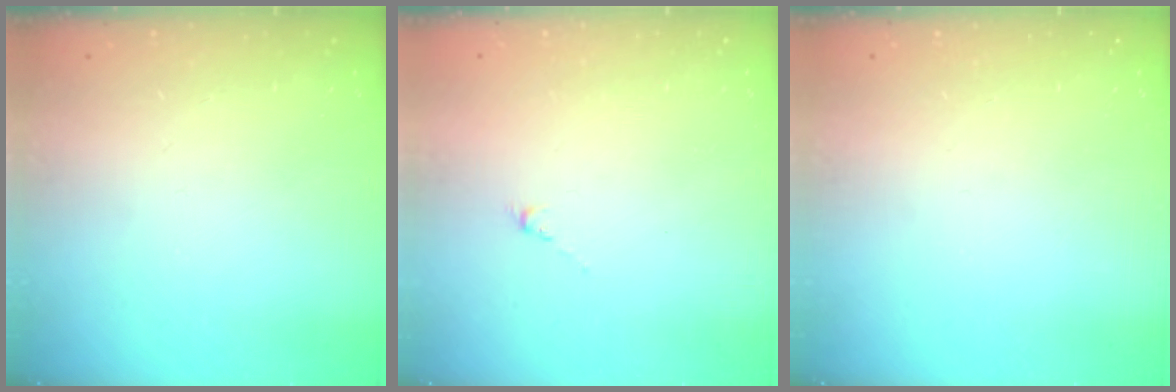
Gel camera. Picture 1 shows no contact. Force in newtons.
{"total": 0.5, "press": 0.3, "slide": 0.4}
{"total": 0.0}